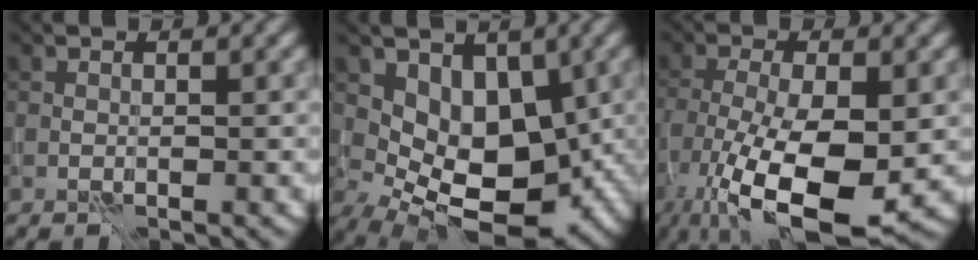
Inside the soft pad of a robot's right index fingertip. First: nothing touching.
{"total": 8.9, "force": [0.7, 5.7, 6.7], "torque": [-0.083, -0.013, 0.019]}
{"total": 11.6, "force": [-4.6, 4.0, 9.9], "torque": [-0.188, -0.021, -0.078]}